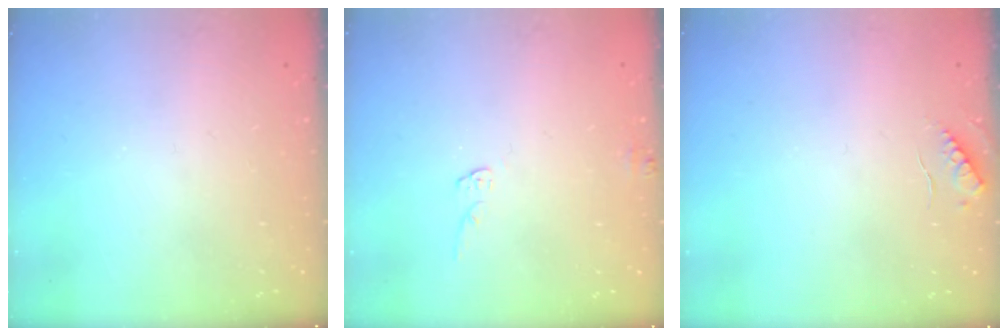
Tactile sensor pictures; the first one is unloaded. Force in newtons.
{"total": 5.5, "press": 5.5, "slide": 0.4}
{"total": 4.5, "press": 4.4, "slide": 0.4}